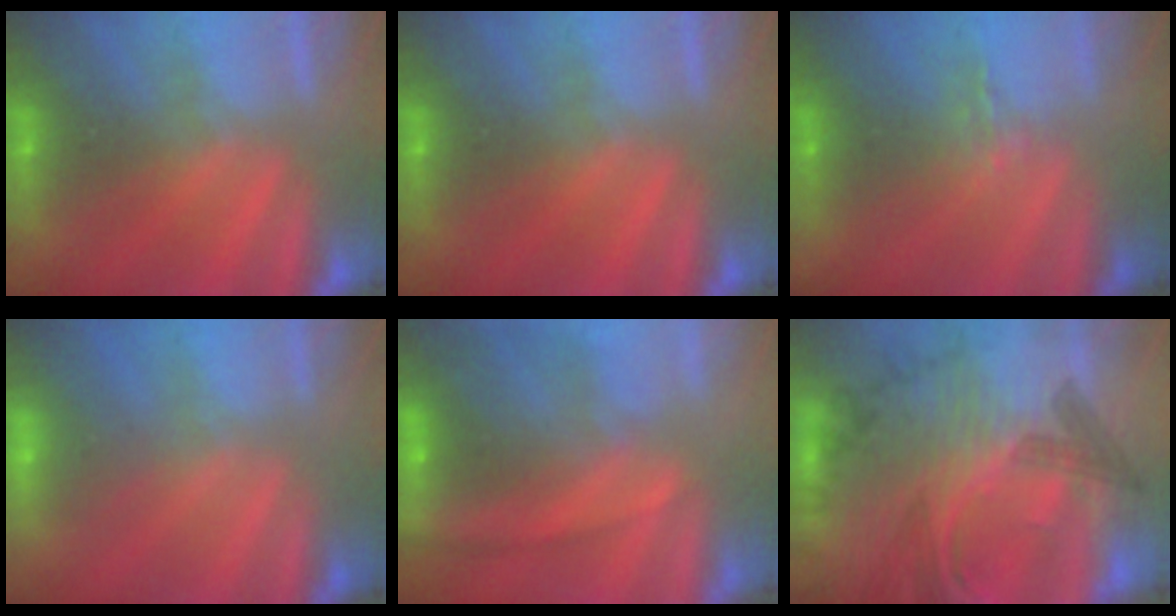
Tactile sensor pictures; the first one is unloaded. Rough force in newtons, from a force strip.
{"total": 0.0}
{"total": 1.2}
{"total": 2.9}
{"total": 8.2}
{"total": 8.5}